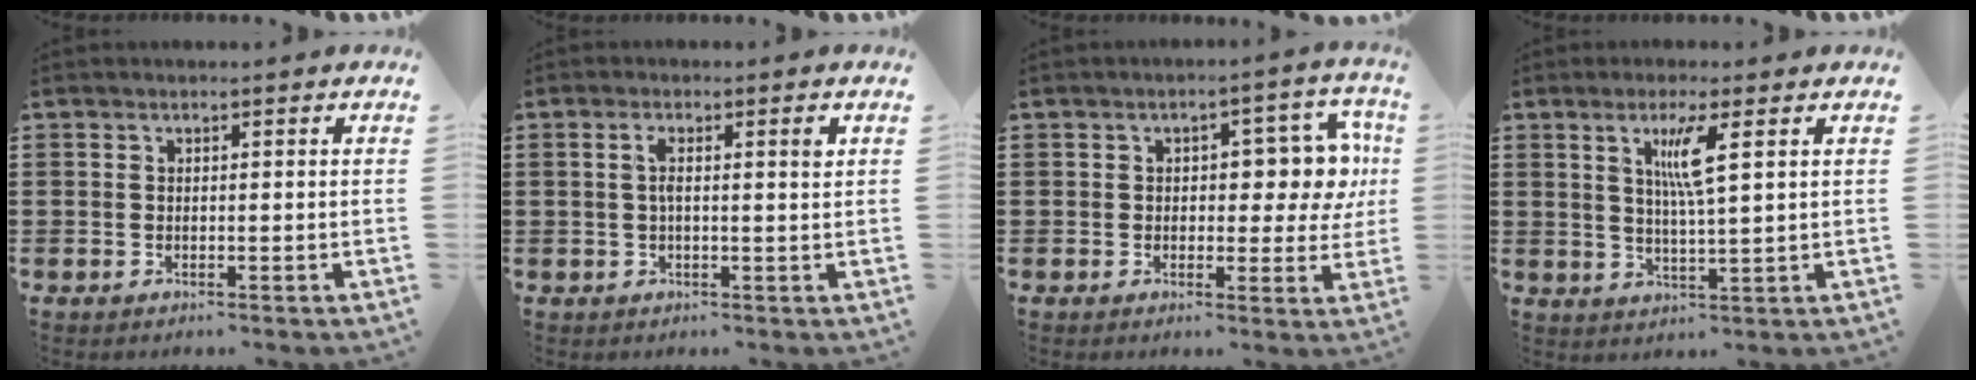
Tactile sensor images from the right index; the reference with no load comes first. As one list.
[{"total": 2.8, "force": [0.5, 0.2, 2.8], "torque": [-0.054, 0.002, 0.005]}, {"total": 7.8, "force": [1.2, 4.2, 6.5], "torque": [-0.079, -0.005, 0.009]}, {"total": 5.4, "force": [2.1, 0.3, 5.0], "torque": [-0.104, 0.002, 0.031]}]